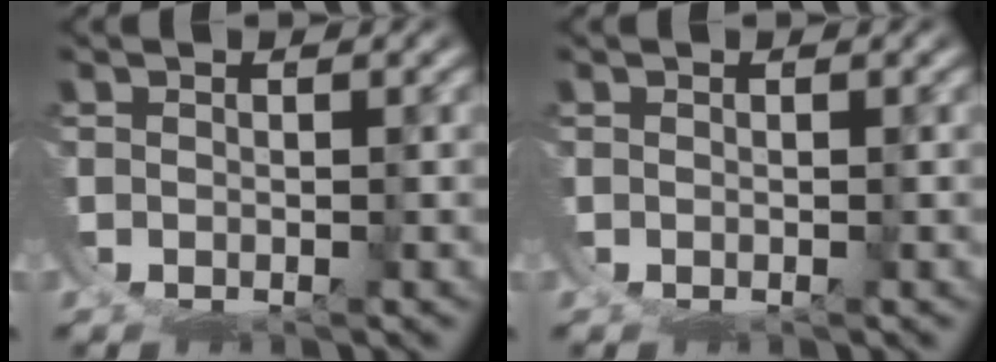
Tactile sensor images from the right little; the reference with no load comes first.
{"total": 0.0}